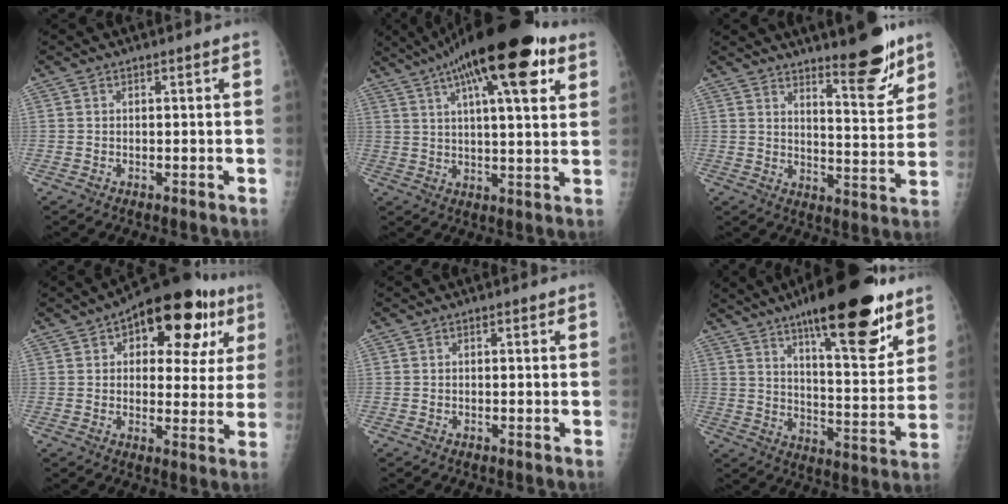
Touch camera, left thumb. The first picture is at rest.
{"total": 20.9, "force": [10.8, 5.7, 16.9], "torque": [-0.262, -0.006, 0.163]}
{"total": 10.6, "force": [7.8, 2.2, 6.8], "torque": [-0.075, -0.067, 0.122]}
{"total": 18.5, "force": [7.9, 9.6, 13.6], "torque": [-0.132, 0.002, 0.100]}
{"total": 0.0}
{"total": 22.1, "force": [14.1, 5.9, 16.0], "torque": [-0.205, -0.072, 0.214]}